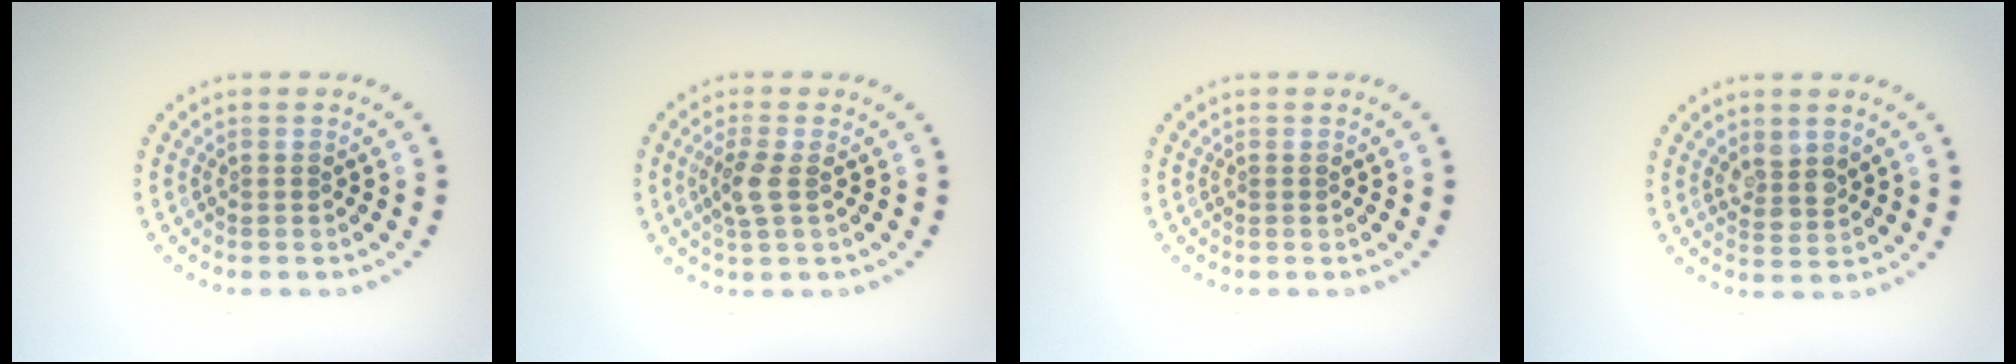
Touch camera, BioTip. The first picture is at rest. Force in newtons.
{"total": 2.1, "press": 2.0, "slide": 0.8}
{"total": 0.0}
{"total": 2.3, "press": 2.0, "slide": 1.1}